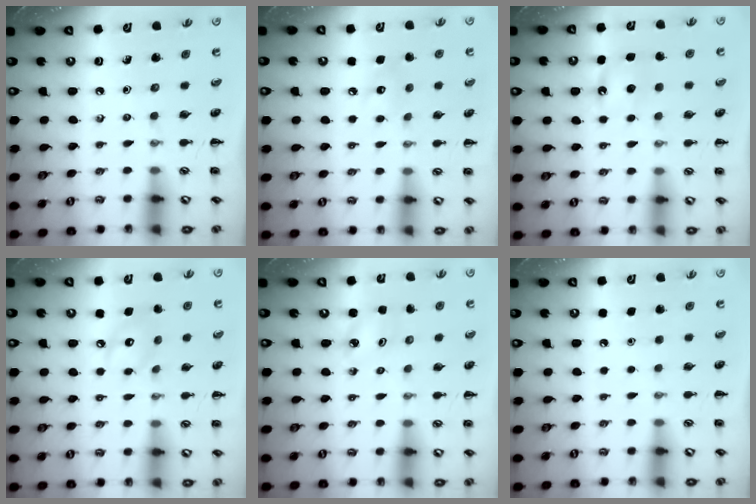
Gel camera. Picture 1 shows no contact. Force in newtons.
{"total": 6.2, "press": 5.9, "slide": 1.6}
{"total": 4.9, "press": 4.6, "slide": 1.6}
{"total": 7.3, "press": 7.3, "slide": 0.9}
{"total": 2.5, "press": 2.5, "slide": 0.4}
{"total": 1.7, "press": 1.7, "slide": 0.1}